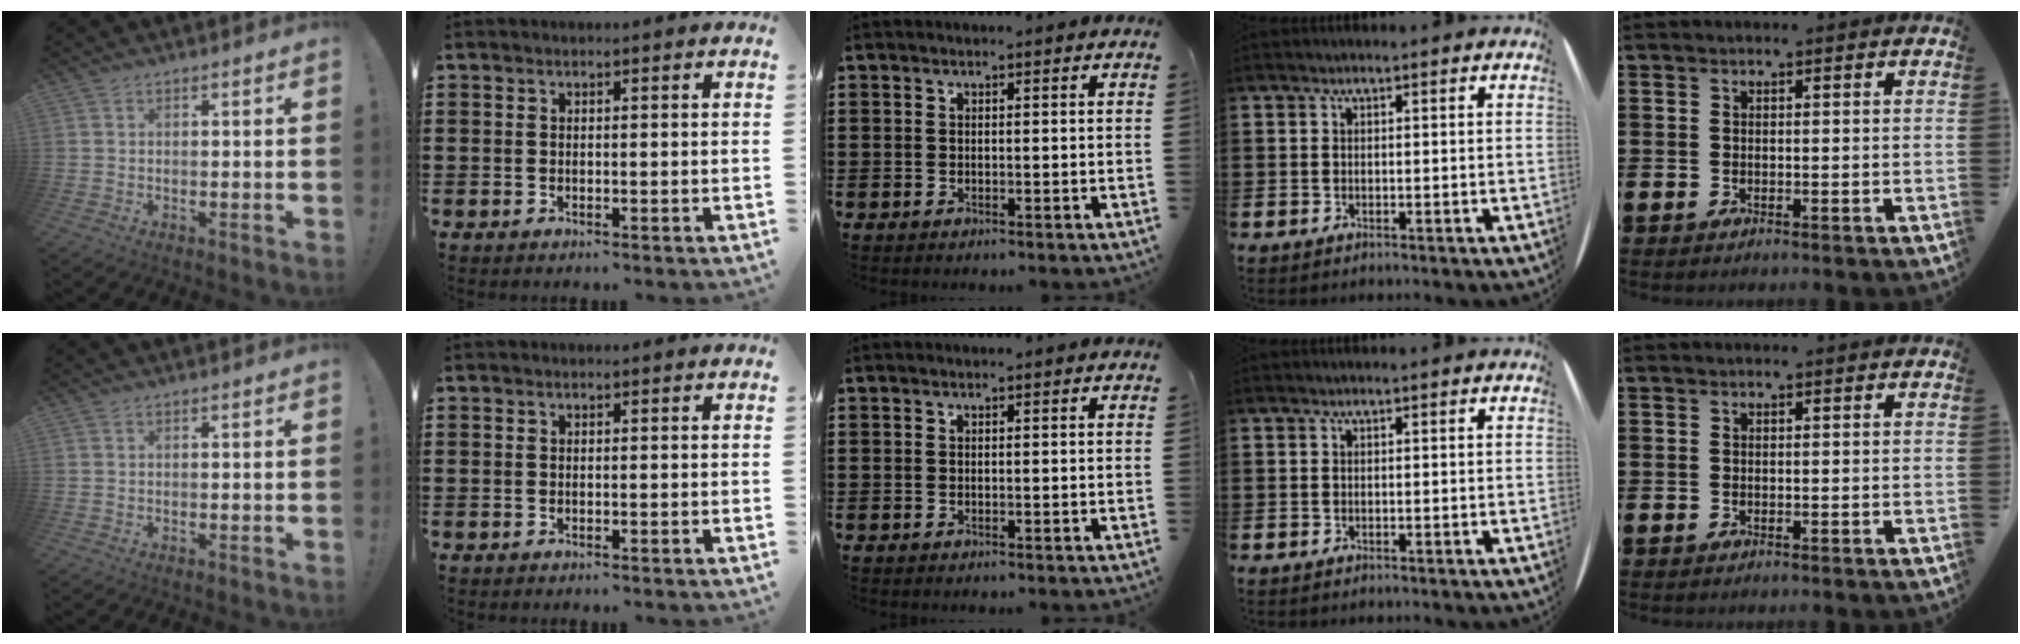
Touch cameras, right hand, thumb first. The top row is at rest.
{}